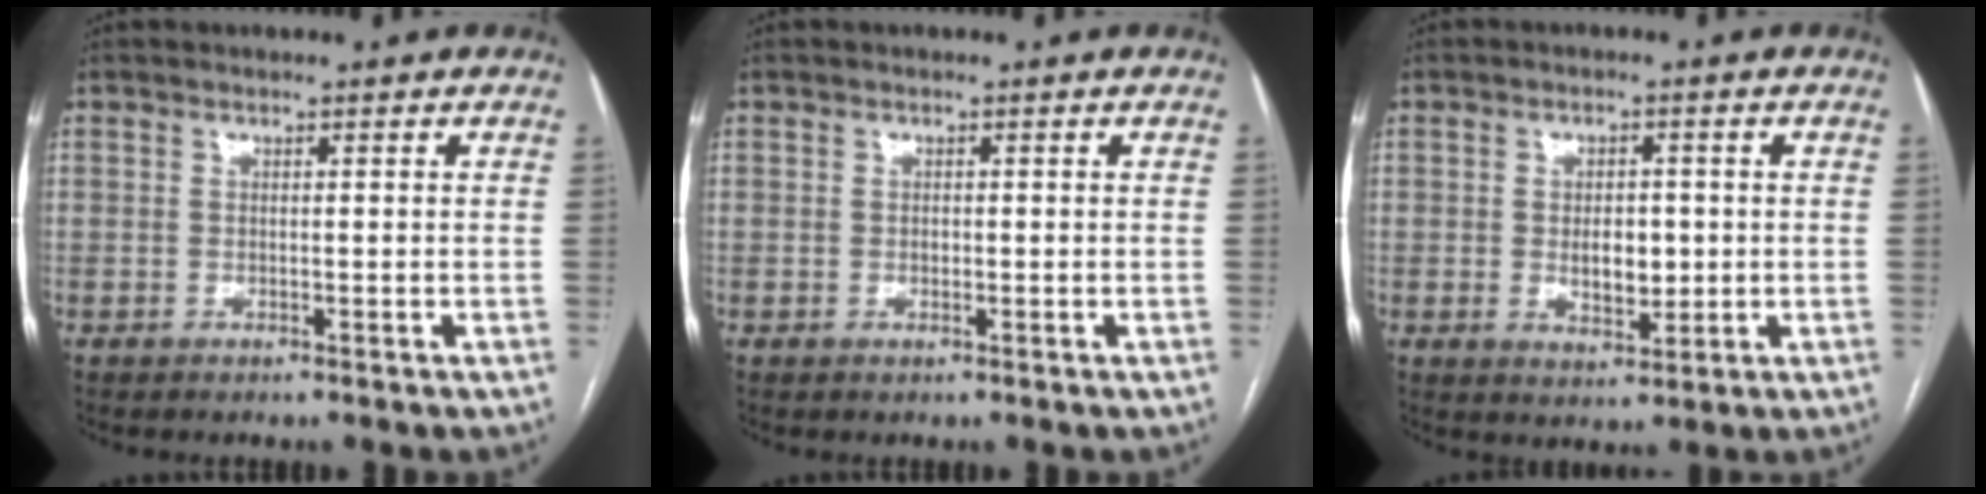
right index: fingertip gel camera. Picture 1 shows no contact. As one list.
[{"total": 0.5, "force": [-0.1, 0.4, 0.4], "torque": [-0.005, 0.002, -0.004]}, {"total": 4.6, "force": [-0.2, 2.6, 3.8], "torque": [-0.059, -0.003, 0.005]}]